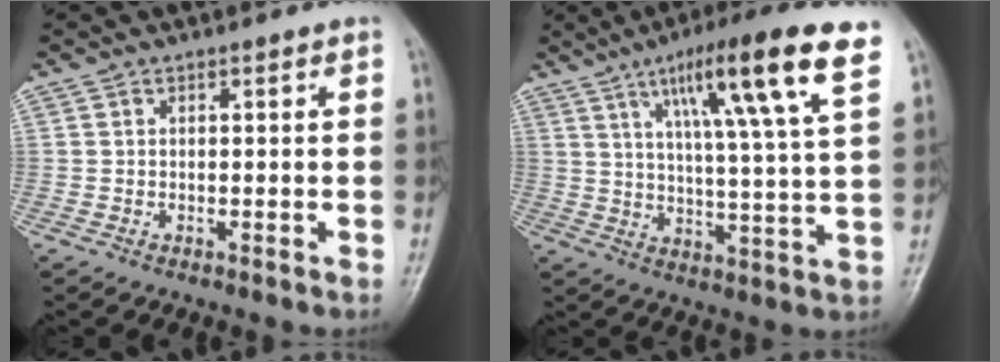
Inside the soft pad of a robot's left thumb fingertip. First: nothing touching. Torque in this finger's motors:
{"motor_torque": [0.54, 0.42, 1.76, -1.01, 0.14]}